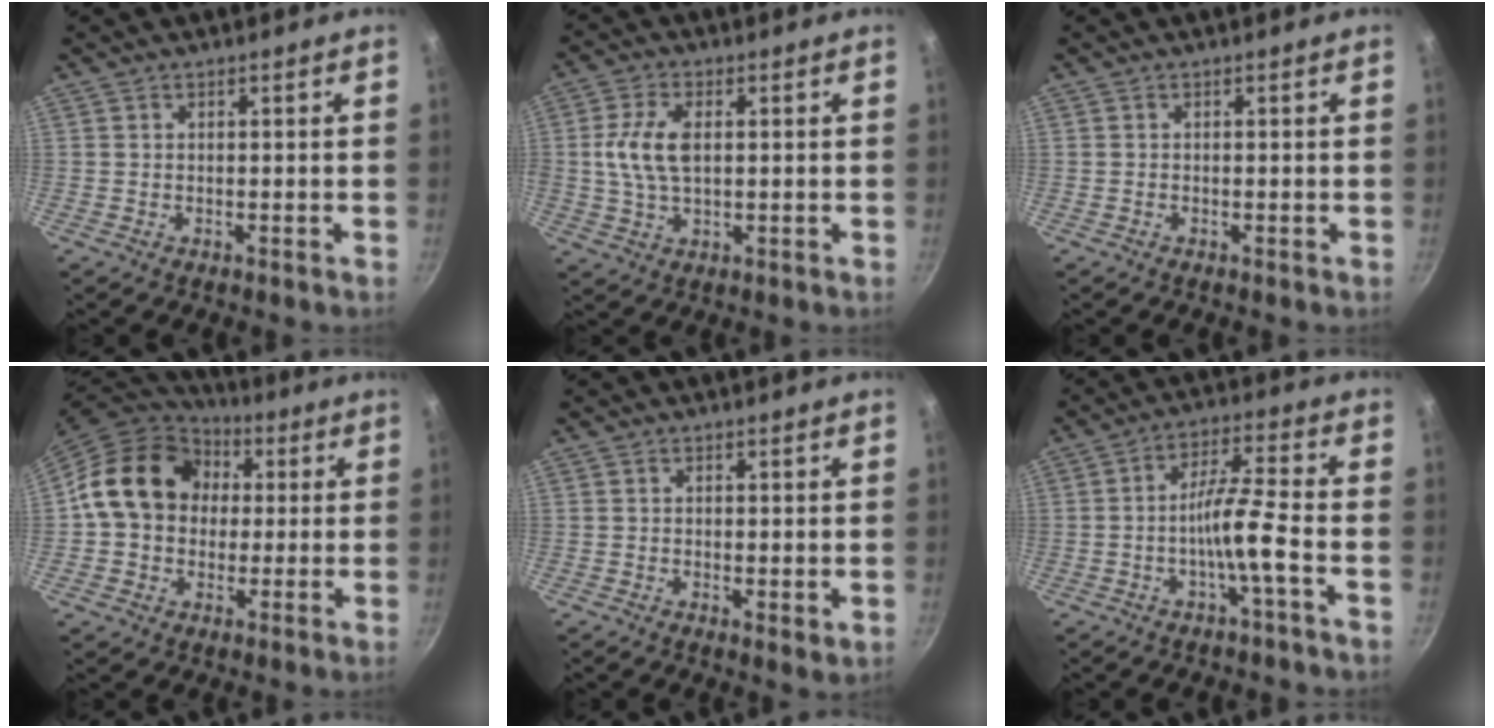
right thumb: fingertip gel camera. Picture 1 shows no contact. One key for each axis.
{"total": 8.4, "fx": 1.0, "fy": 4.6, "fz": 7.0, "tx": -0.138, "ty": 0.008, "tz": 0.016}
{"total": 0.0}
{"total": 17.4, "fx": 2.6, "fy": 14.2, "fz": 9.7, "tx": -0.134, "ty": 0.030, "tz": 0.030}
{"total": 2.1, "fx": 0.3, "fy": 0.9, "fz": 1.9, "tx": -0.027, "ty": -0.008, "tz": 0.003}
{"total": 8.2, "fx": -2.8, "fy": 0.4, "fz": 7.7, "tx": -0.144, "ty": 0.033, "tz": -0.054}